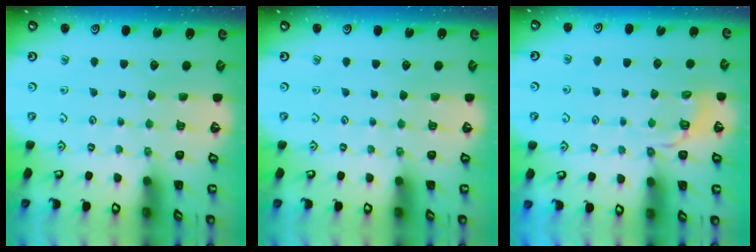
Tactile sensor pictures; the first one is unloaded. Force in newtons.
{"total": 0.0}
{"total": 3.4, "press": 2.9, "slide": 1.8}